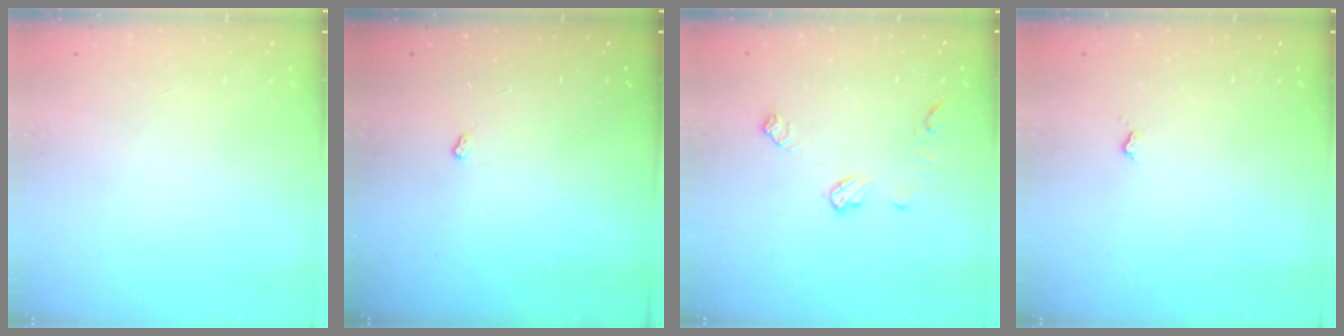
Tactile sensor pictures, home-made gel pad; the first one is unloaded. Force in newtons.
{"total": 2.5, "press": 2.4, "slide": 0.5}
{"total": 7.4, "press": 7.4, "slide": 0.5}
{"total": 3.3, "press": 3.2, "slide": 0.6}